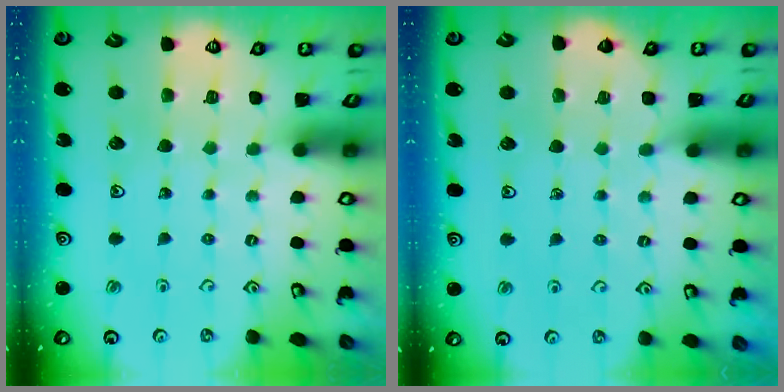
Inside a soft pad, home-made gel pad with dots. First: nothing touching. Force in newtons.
{"total": 2.5, "press": 2.5, "slide": 0.3}